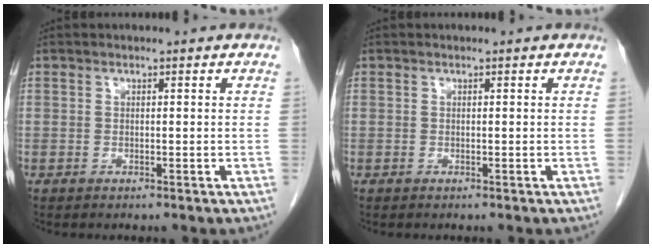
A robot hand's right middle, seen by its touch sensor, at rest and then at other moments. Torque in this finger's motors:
{"motor_torque": [0.00, 0.00, 0.00, 0.00]}